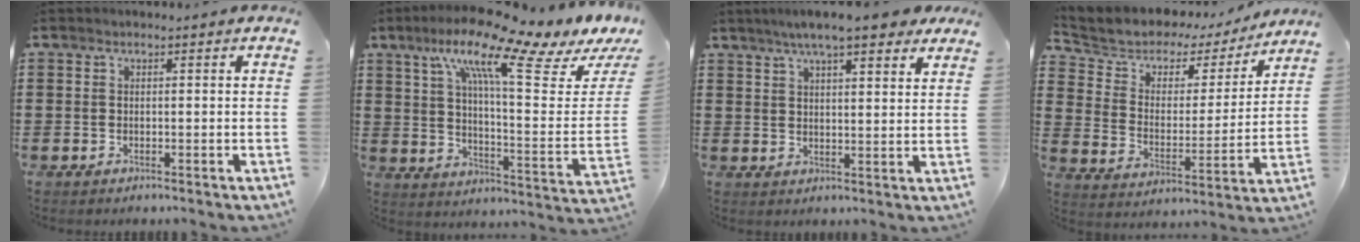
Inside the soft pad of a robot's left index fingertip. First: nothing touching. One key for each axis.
{"total": 14.9, "fx": 9.6, "fy": 1.8, "fz": 11.3, "tx": -0.225, "ty": -0.053, "tz": 0.151}
{"total": 7.3, "fx": 5.9, "fy": 1.2, "fz": 4.1, "tx": -0.088, "ty": -0.007, "tz": 0.105}
{"total": 5.0, "fx": 3.9, "fy": 3.1, "fz": 0.5, "tx": -0.045, "ty": -0.025, "tz": 0.061}